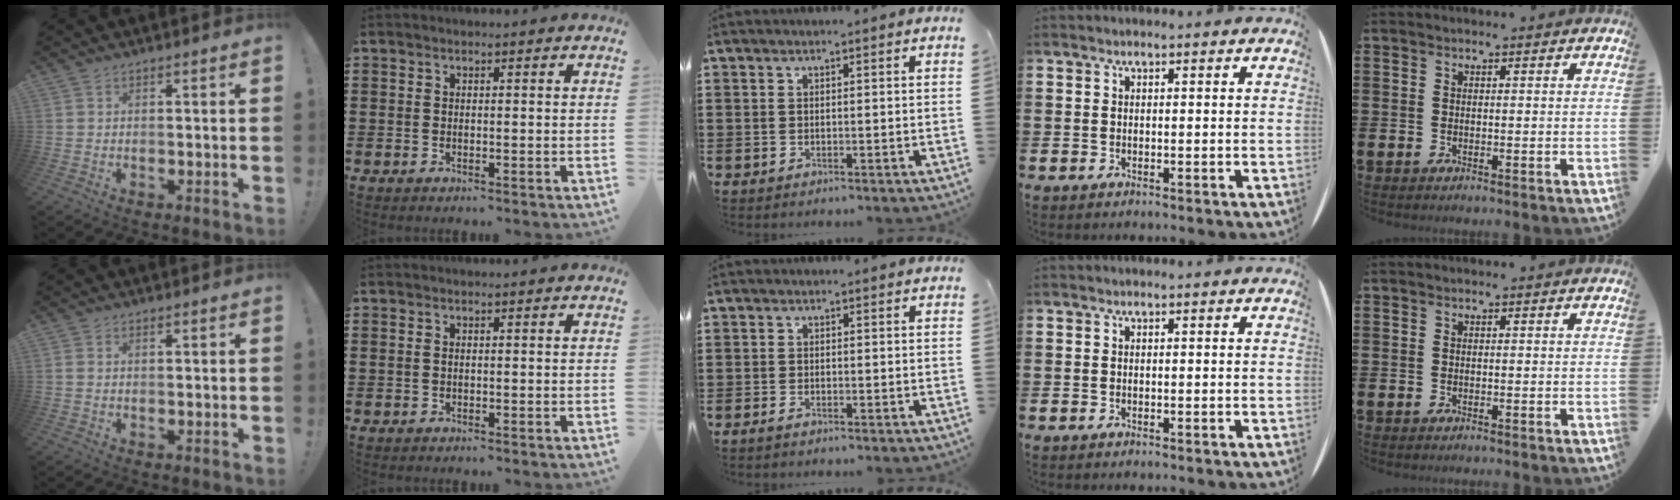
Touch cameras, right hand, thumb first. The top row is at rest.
{"thumb": {"total": 0.8, "force": [0.6, 0.4, 0.4], "torque": [-0.014, 0.003, 0.013]}, "index": {"total": 0.5, "force": [0.0, 0.3, 0.4], "torque": [-0.010, 0.001, 0.000]}, "middle": {"total": 0.7, "force": [-0.5, 0.1, 0.4], "torque": [-0.009, -0.005, -0.010]}}